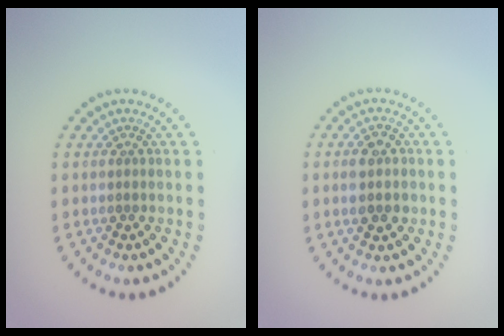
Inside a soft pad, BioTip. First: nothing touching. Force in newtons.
{"total": 2.9, "press": 2.9, "slide": 0.1}